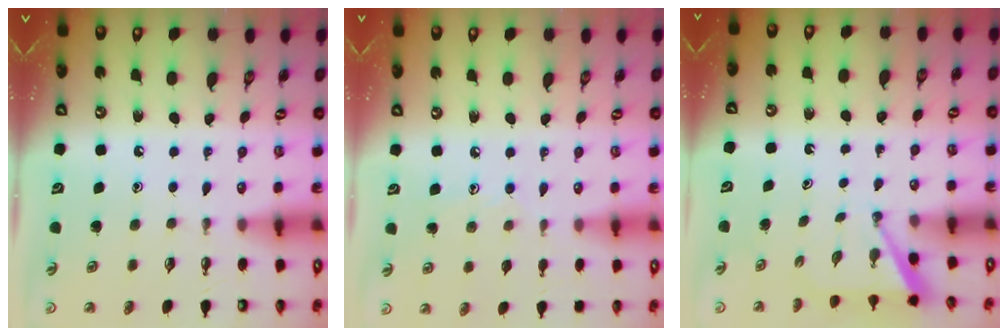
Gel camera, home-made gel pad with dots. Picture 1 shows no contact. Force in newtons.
{"total": 5.4, "press": 5.4, "slide": 0.5}
{"total": 2.9, "press": 2.9, "slide": 0.2}